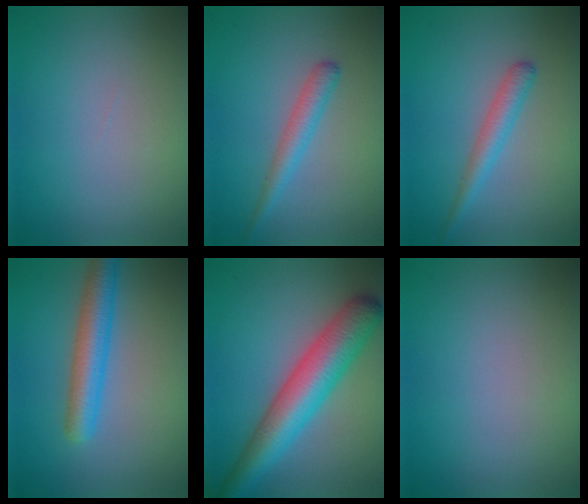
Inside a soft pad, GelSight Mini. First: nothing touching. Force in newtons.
{"total": 2.3, "press": 2.3, "slide": 0.1}
{"total": 2.3, "press": 2.3, "slide": 0.1}
{"total": 4.7, "press": 4.7, "slide": 0.1}
{"total": 8.2, "press": 8.2, "slide": 0.2}
{"total": 0.0}